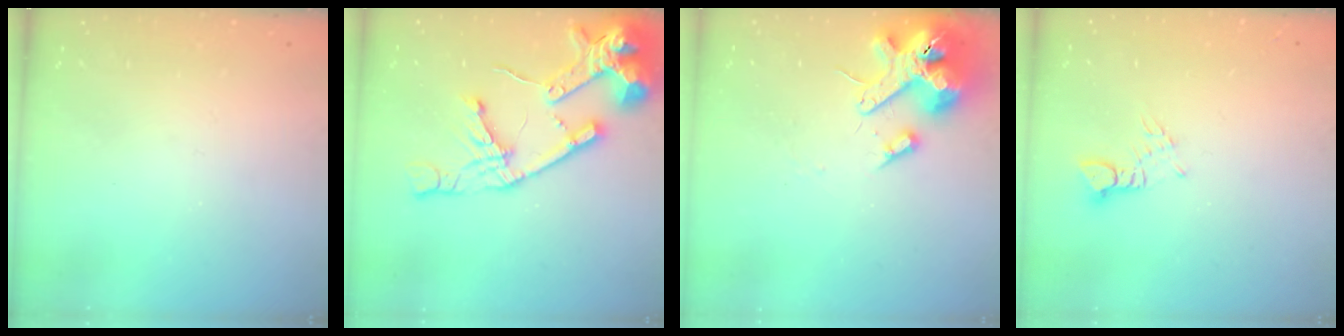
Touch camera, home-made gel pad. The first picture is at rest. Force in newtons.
{"total": 19.9, "press": 19.8, "slide": 2.0}
{"total": 15.0, "press": 14.8, "slide": 2.3}
{"total": 2.9, "press": 2.9, "slide": 0.2}